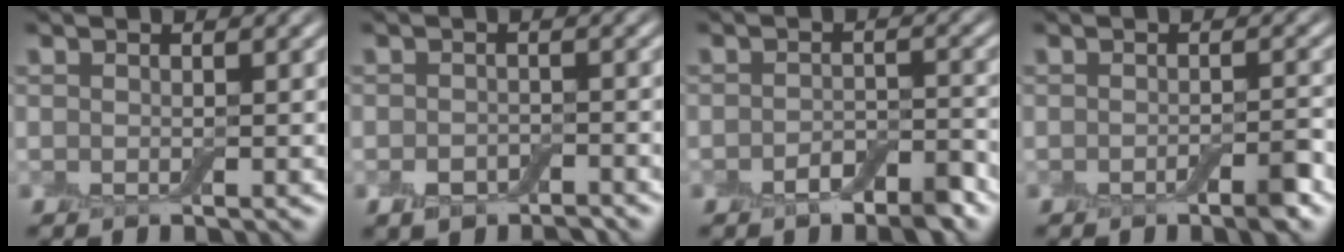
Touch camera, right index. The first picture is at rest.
{"total": 2.5, "force": [-1.7, 1.4, 1.2], "torque": [-0.018, -0.002, -0.035]}
{"total": 3.2, "force": [-2.0, 1.4, 2.0], "torque": [-0.029, 0.004, -0.033]}
{"total": 2.0, "force": [-1.1, 0.4, 1.6], "torque": [-0.021, 0.000, -0.018]}